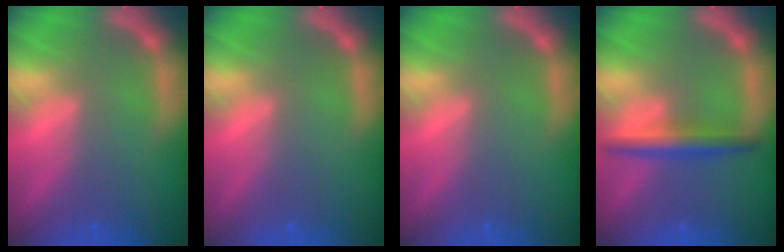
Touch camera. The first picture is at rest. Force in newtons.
{"total": 0.0}
{"total": 0.0}
{"total": 3.5}